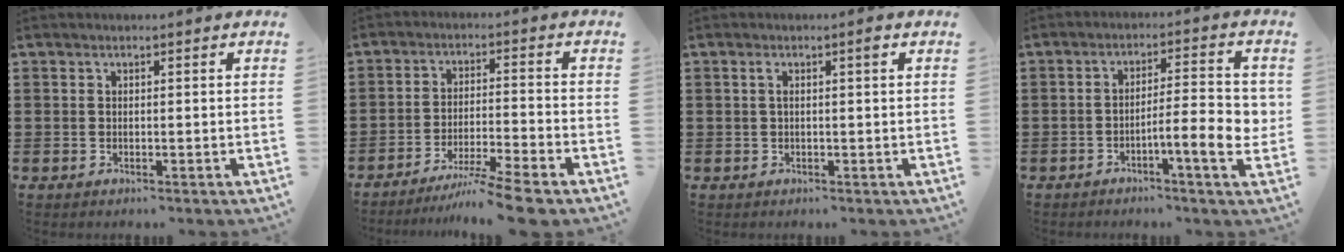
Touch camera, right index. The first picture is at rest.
{"total": 6.5, "force": [-5.6, -0.7, 3.3], "torque": [-0.066, -0.015, -0.111]}
{"total": 1.7, "force": [0.4, 0.1, 1.7], "torque": [-0.032, 0.001, 0.005]}
{"total": 7.5, "force": [-2.2, 1.2, 7.1], "torque": [-0.107, -0.007, -0.039]}